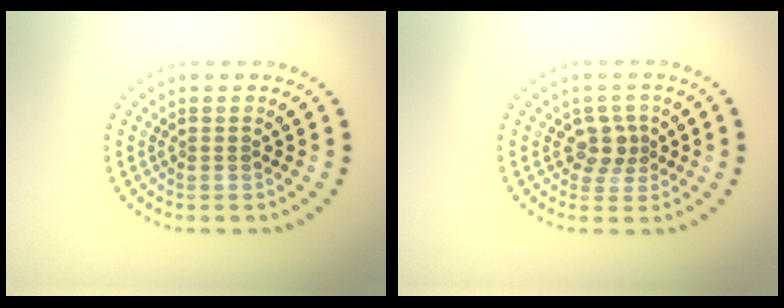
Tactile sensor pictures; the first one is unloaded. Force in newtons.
{"total": 2.2, "press": 1.8, "slide": 1.2}